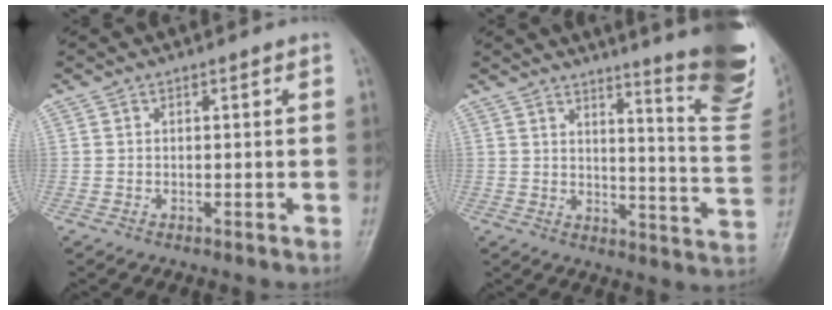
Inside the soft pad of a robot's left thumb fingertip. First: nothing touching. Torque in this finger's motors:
{"motor_torque": [3.61, 1.43, 1.24, -1.53, 0.28]}